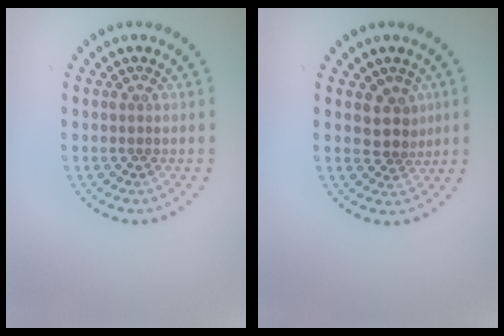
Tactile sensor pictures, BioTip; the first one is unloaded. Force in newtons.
{"total": 2.6, "press": 2.3, "slide": 1.3}